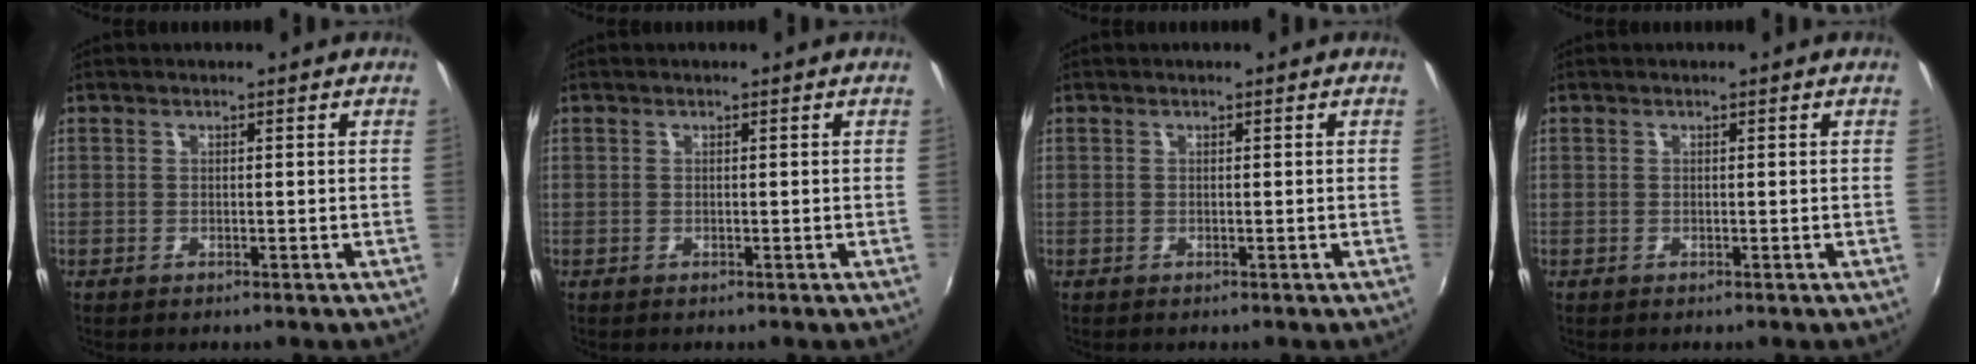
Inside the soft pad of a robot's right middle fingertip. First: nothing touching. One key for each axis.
{"total": 0.0}
{"total": 0.0}
{"total": 0.0}